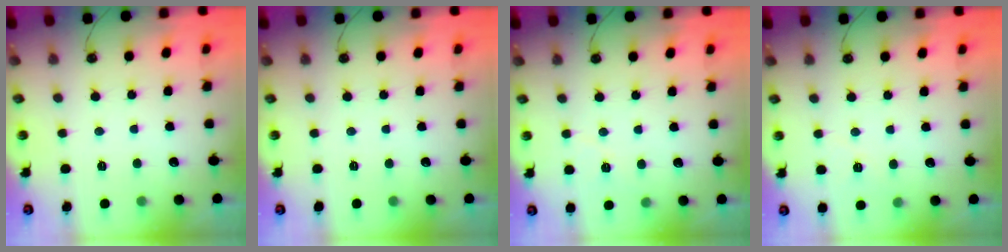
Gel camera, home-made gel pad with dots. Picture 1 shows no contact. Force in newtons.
{"total": 0.0}
{"total": 5.2, "press": 4.6, "slide": 2.4}
{"total": 2.6, "press": 2.3, "slide": 1.2}